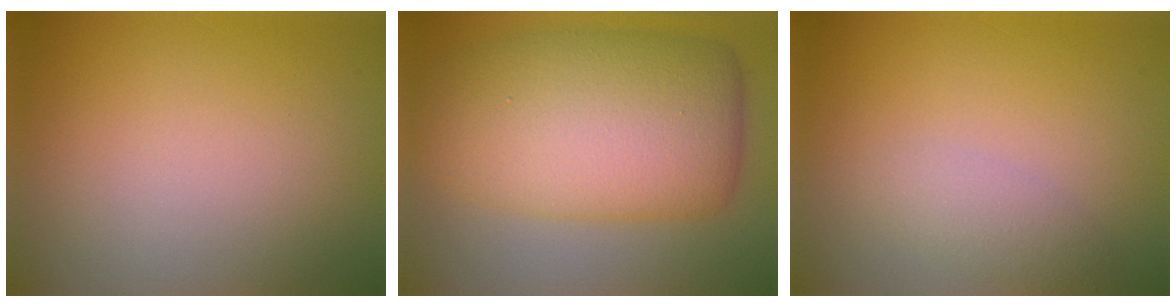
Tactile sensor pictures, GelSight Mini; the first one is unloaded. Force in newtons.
{"total": 11.6, "press": 11.6, "slide": 0.1}
{"total": 1.8, "press": 1.8, "slide": 0.1}